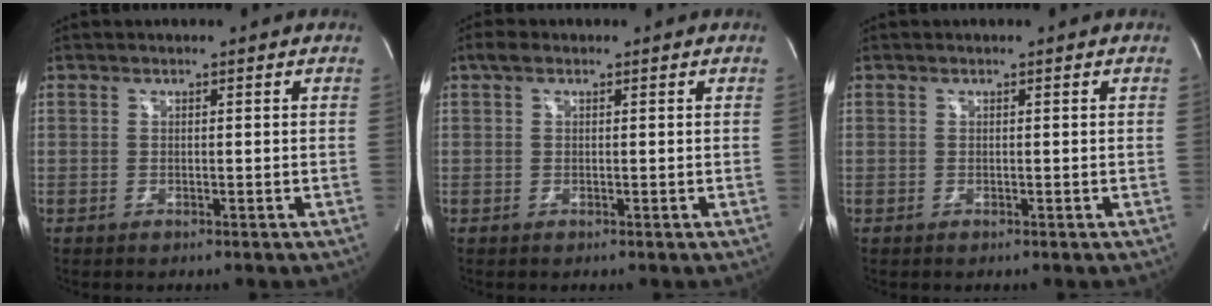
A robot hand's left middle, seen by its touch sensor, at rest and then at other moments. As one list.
[{"total": 1.5, "force": [0.8, 0.7, 1.1], "torque": [-0.027, 0.020, 0.015]}, {"total": 0.0}]